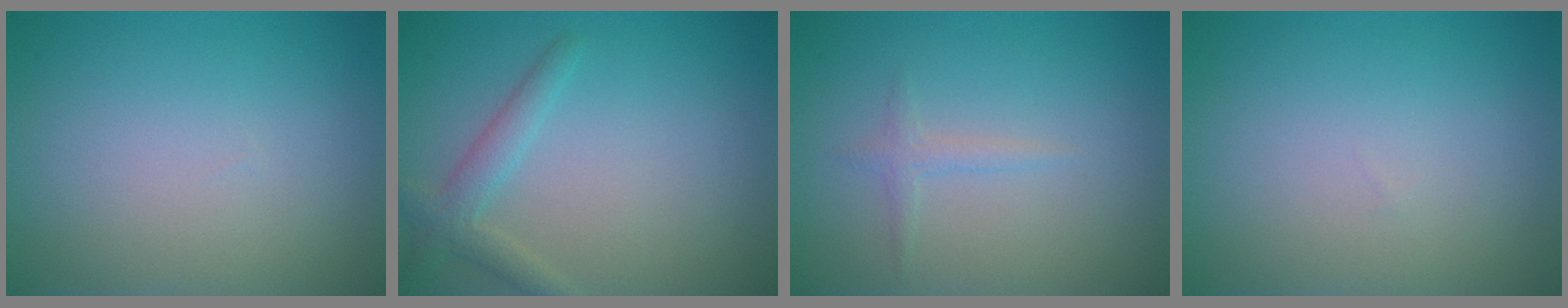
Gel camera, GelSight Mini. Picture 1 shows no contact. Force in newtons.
{"total": 2.4, "press": 2.3, "slide": 0.1}
{"total": 1.0, "press": 1.0, "slide": 0.1}
{"total": 0.0}